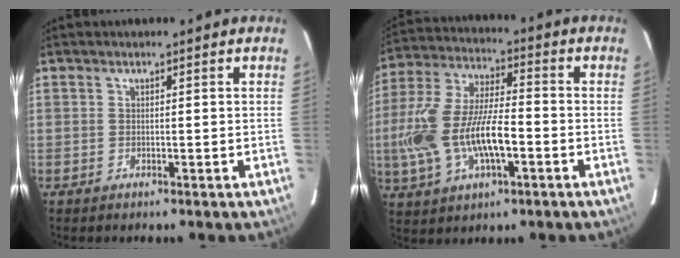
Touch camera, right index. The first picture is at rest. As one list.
[{"total": 17.8, "force": [-4.3, 7.1, 15.7], "torque": [-0.338, -0.005, -0.074]}]